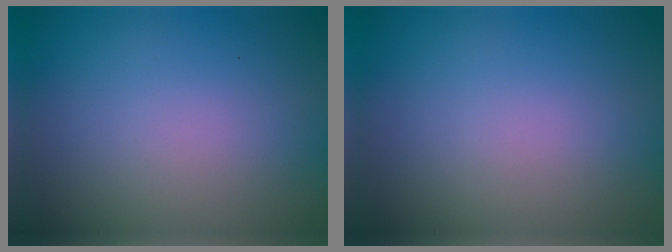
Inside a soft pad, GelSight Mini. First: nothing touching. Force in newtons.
{"total": 0.0}